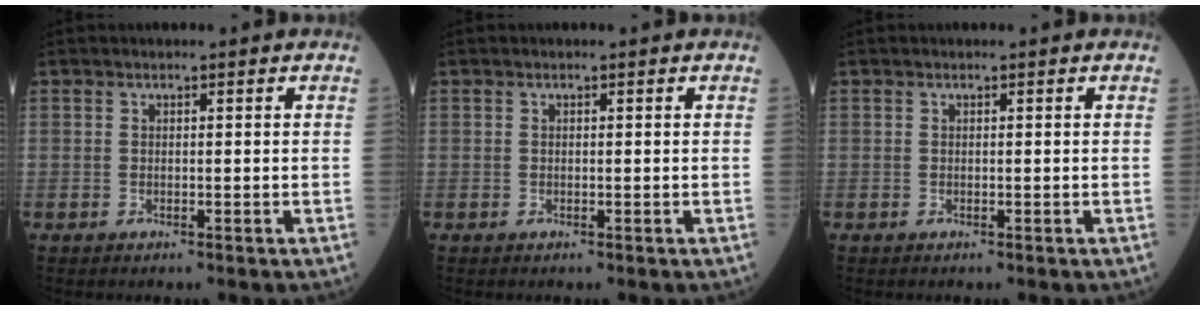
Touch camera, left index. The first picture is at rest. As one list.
[{"total": 0.0}, {"total": 0.0}]